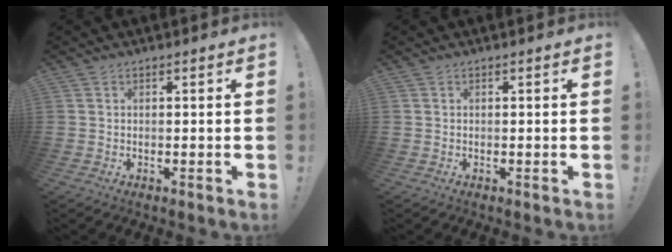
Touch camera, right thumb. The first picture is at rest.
{"total": 0.0}